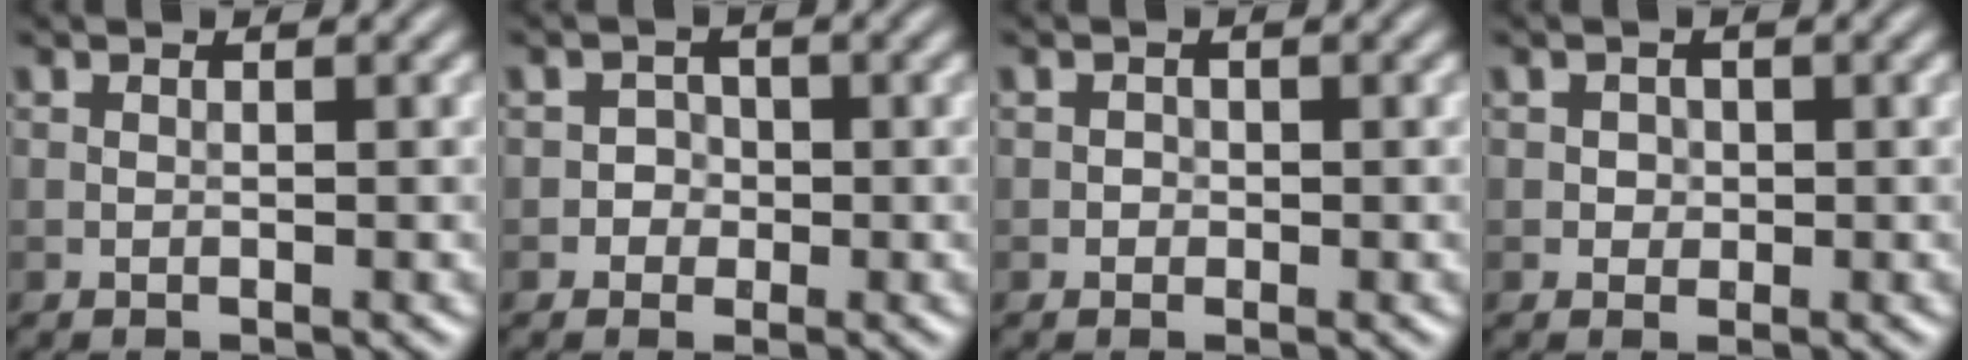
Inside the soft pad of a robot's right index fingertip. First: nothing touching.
{"total": 1.3, "force": [-0.4, 1.3, 0.1], "torque": [0.019, 0.002, -0.013]}
{"total": 0.7, "force": [-0.2, 0.6, 0.1], "torque": [0.004, -0.002, -0.004]}
{"total": 1.0, "force": [0.1, 0.9, 0.3], "torque": [0.004, -0.001, 0.002]}